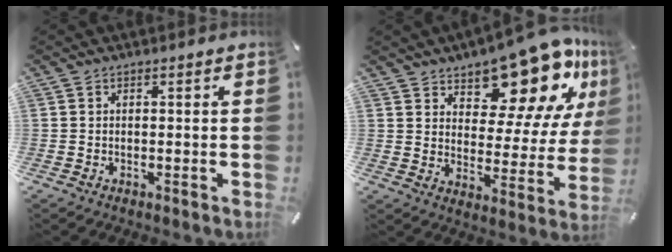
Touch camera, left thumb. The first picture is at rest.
{"total": 17.2, "force": [13.6, 7.3, 7.4], "torque": [-0.097, -0.118, 0.231]}